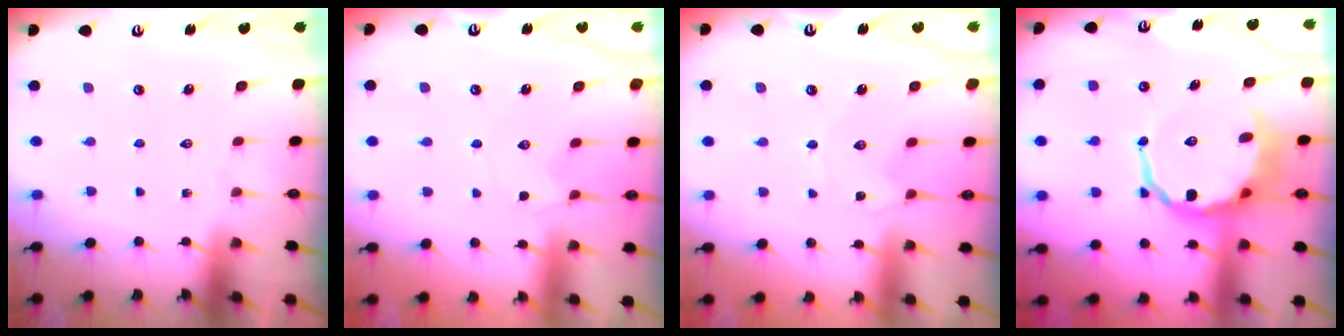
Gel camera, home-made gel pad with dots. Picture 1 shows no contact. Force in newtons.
{"total": 1.7, "press": 1.6, "slide": 0.5}
{"total": 0.6, "press": 0.5, "slide": 0.3}
{"total": 11.4, "press": 11.1, "slide": 2.8}